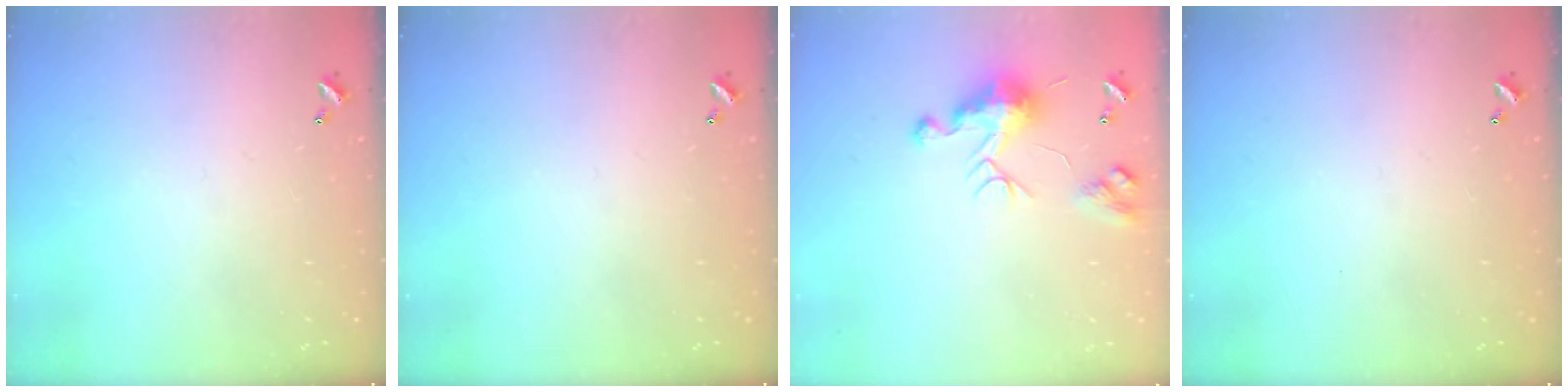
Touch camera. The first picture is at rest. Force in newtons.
{"total": 0.0}
{"total": 10.3, "press": 10.2, "slide": 0.9}
{"total": 0.0}